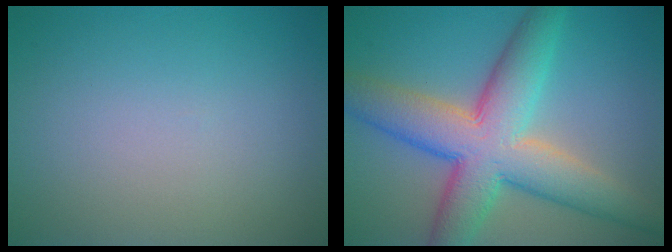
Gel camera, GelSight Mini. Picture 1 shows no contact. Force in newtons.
{"total": 9.9, "press": 9.9, "slide": 0.5}